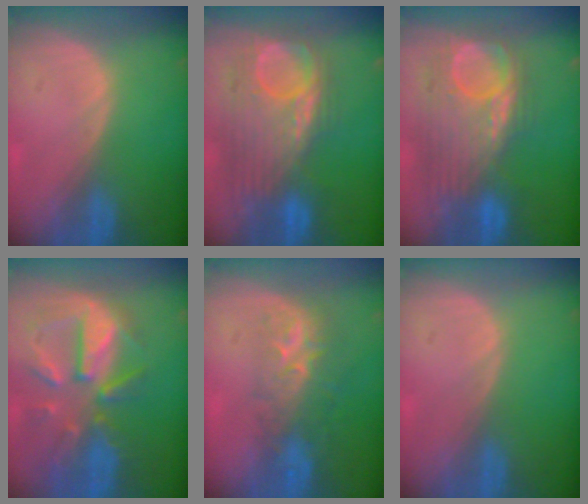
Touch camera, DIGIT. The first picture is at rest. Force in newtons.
{"total": 11.2, "press": 10.4, "slide": 4.1}
{"total": 11.2, "press": 10.4, "slide": 4.1}
{"total": 11.0, "press": 9.7, "slide": 5.3}
{"total": 8.7, "press": 7.2, "slide": 5.0}
{"total": 0.0}